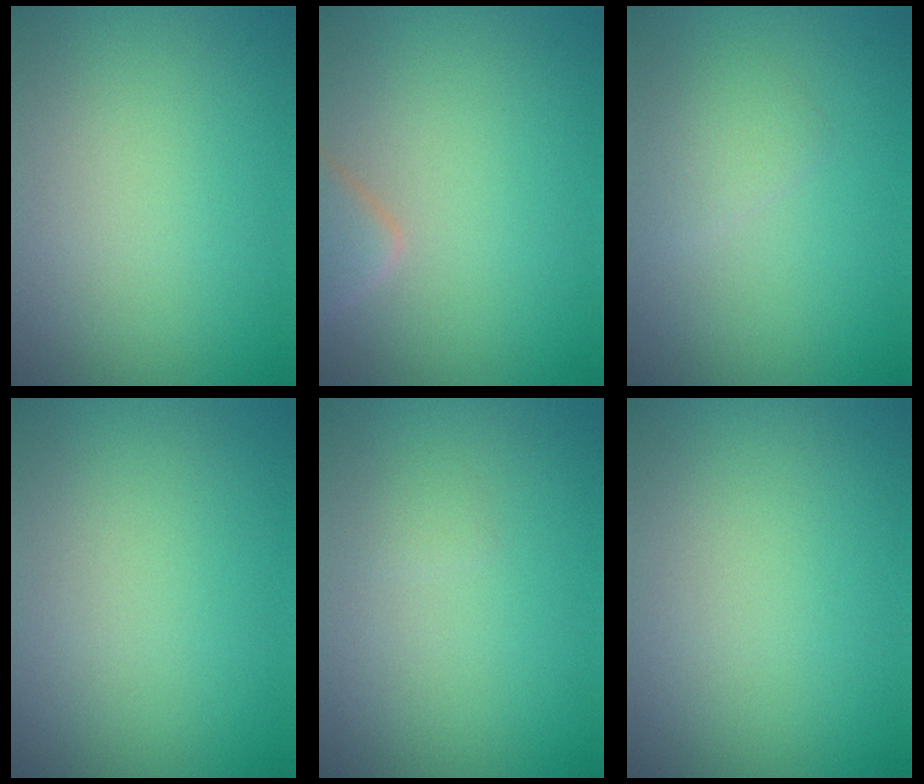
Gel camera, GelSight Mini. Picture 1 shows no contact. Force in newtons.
{"total": 2.3, "press": 2.3, "slide": 0.2}
{"total": 1.5, "press": 1.4, "slide": 0.1}
{"total": 0.0}
{"total": 0.6, "press": 0.6, "slide": 0.1}
{"total": 0.0}